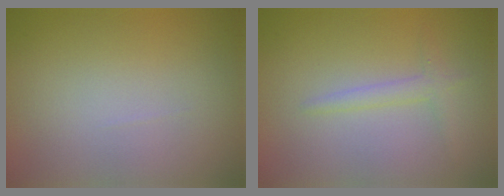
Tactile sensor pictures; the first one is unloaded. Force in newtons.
{"total": 1.6, "press": 1.6, "slide": 0.1}